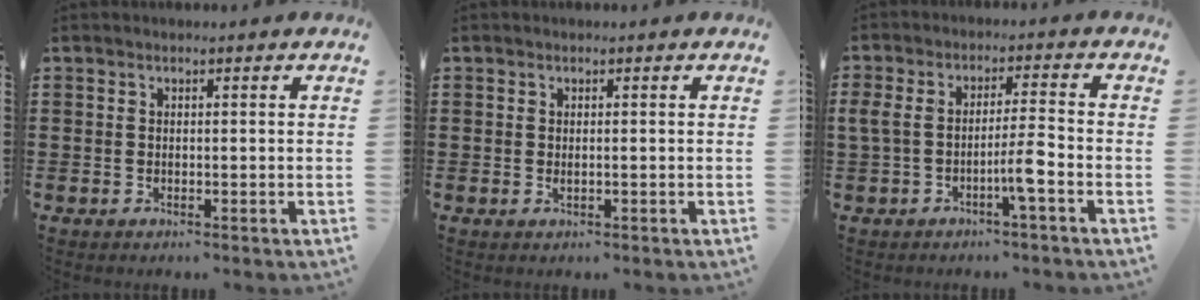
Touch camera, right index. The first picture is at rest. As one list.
[{"total": 0.7, "force": [0.1, 0.1, 0.7], "torque": [-0.014, -0.002, 0.002]}, {"total": 5.6, "force": [-2.1, 0.9, 5.1], "torque": [-0.103, -0.004, -0.044]}]